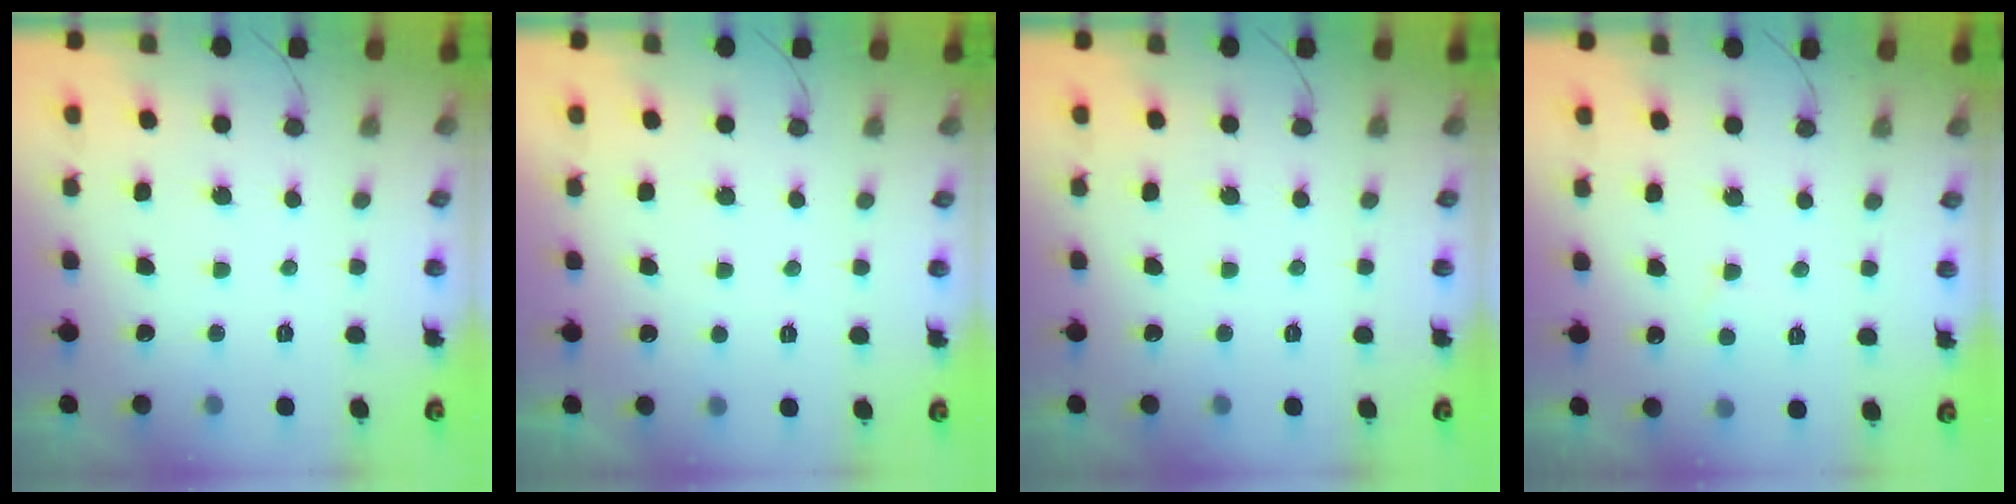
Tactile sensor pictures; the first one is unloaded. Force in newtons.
{"total": 0.9, "press": 0.8, "slide": 0.4}
{"total": 0.0}
{"total": 2.8, "press": 2.8, "slide": 0.3}